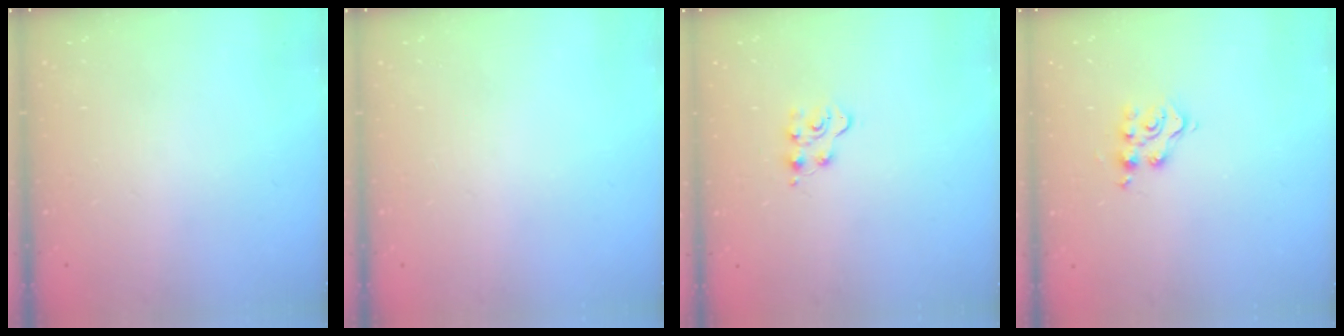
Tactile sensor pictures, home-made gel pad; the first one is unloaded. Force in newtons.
{"total": 0.0}
{"total": 5.3, "press": 5.3, "slide": 0.6}
{"total": 5.7, "press": 5.7, "slide": 0.0}